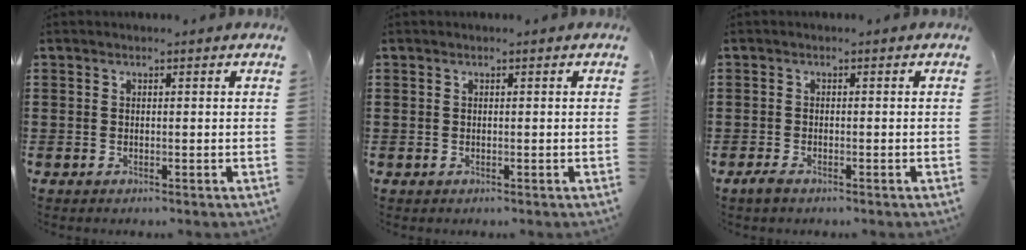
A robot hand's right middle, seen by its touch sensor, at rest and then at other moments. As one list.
[{"total": 0.0}, {"total": 1.2, "force": [-0.9, 0.4, 0.7], "torque": [-0.015, -0.001, -0.017]}]